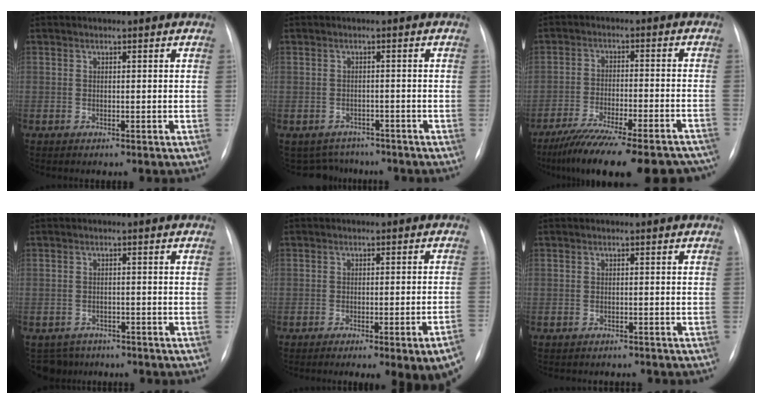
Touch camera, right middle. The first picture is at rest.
{"total": 5.7, "force": [-5.0, 2.8, -0.2], "torque": [0.004, 0.013, -0.063]}
{"total": 23.3, "force": [-20.0, 4.1, 11.3], "torque": [-0.136, -0.015, -0.278]}
{"total": 4.3, "force": [-3.5, 2.3, -0.5], "torque": [0.011, 0.004, -0.055]}
{"total": 9.4, "force": [-6.1, 0.2, 7.2], "torque": [-0.061, 0.004, -0.076]}
{"total": 3.6, "force": [-3.4, 1.2, 0.6], "torque": [-0.004, -0.002, -0.041]}